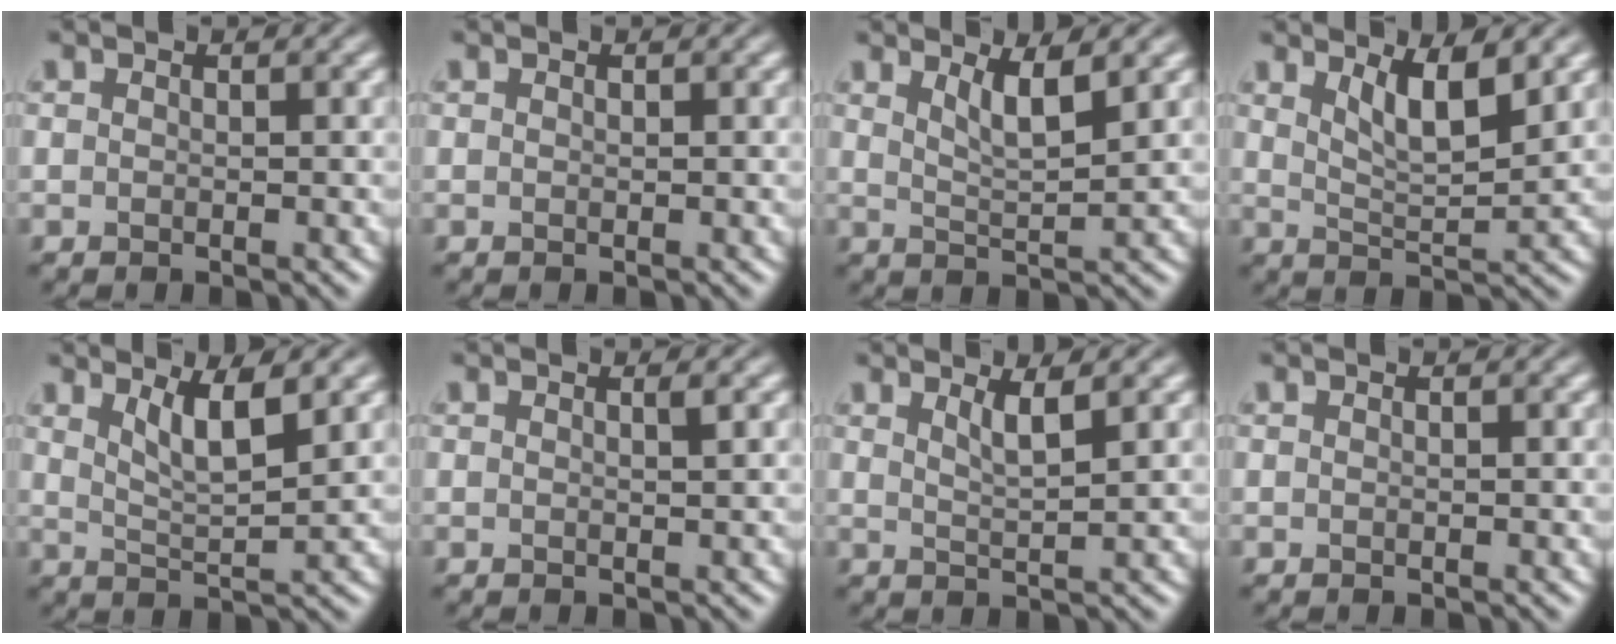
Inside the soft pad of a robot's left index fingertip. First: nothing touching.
{"total": 0.0}
{"total": 3.0, "force": [1.9, 0.6, 2.3], "torque": [-0.034, -0.006, 0.035]}
{"total": 4.0, "force": [2.5, 1.0, 3.0], "torque": [-0.055, -0.006, 0.046]}
{"total": 3.7, "force": [2.1, 0.8, 2.9], "torque": [-0.051, -0.006, 0.041]}
{"total": 0.6, "force": [0.3, 0.0, 0.5], "torque": [-0.005, 0.000, 0.004]}
{"total": 2.2, "force": [1.3, 0.5, 1.8], "torque": [-0.023, -0.003, 0.020]}
{"total": 0.0}